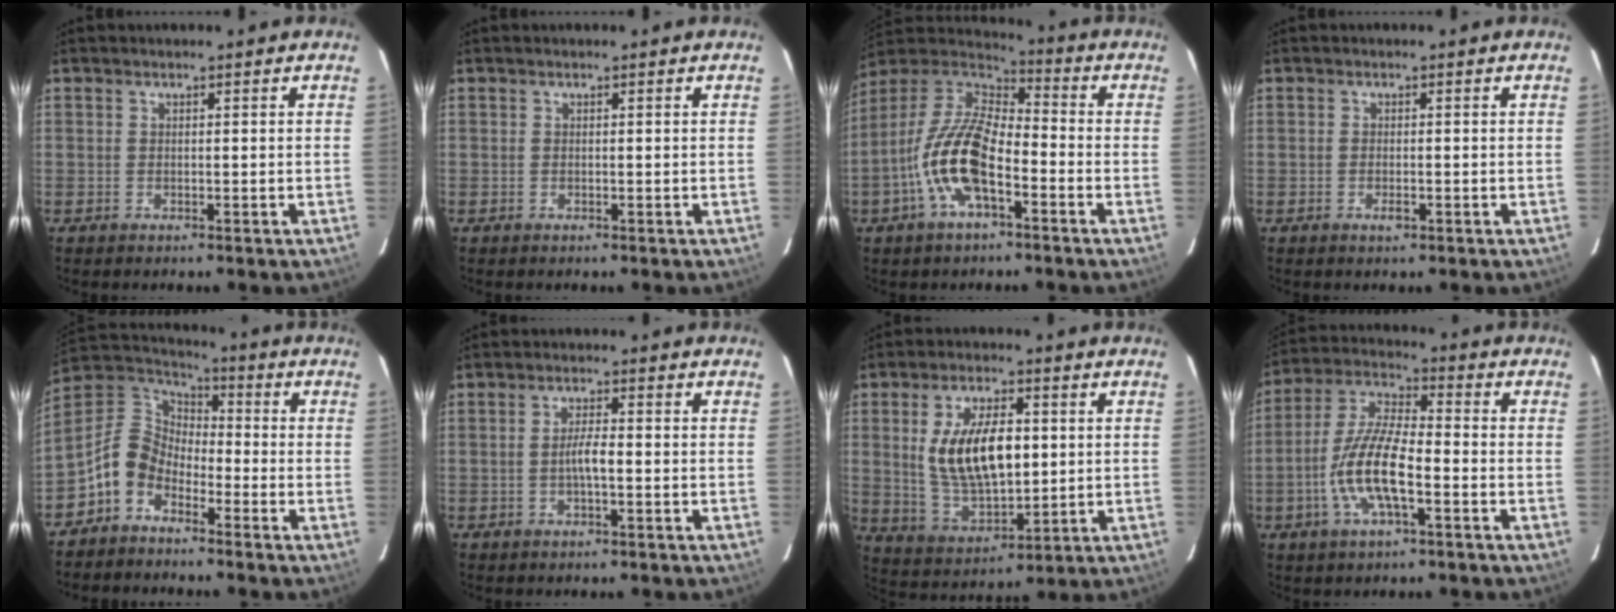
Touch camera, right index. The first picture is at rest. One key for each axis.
{"total": 0.0}
{"total": 15.3, "fx": -5.6, "fy": 6.3, "fz": 12.8, "tx": -0.263, "ty": 0.000, "tz": -0.115}
{"total": 1.4, "fx": -0.7, "fy": 0.7, "fz": 1.1, "tx": -0.021, "ty": -0.001, "tz": -0.012}
{"total": 10.2, "fx": -5.9, "fy": 6.9, "fz": 4.7, "tx": -0.108, "ty": 0.031, "tz": -0.129}
{"total": 3.0, "fx": -0.8, "fy": 0.4, "fz": 2.9, "tx": -0.055, "ty": 0.003, "tz": -0.015}
{"total": 14.8, "fx": 1.9, "fy": 7.2, "fz": 12.8, "tx": -0.245, "ty": -0.001, "tz": 0.050}
{"total": 12.6, "fx": -4.2, "fy": 3.7, "fz": 11.3, "tx": -0.238, "ty": -0.001, "tz": -0.082}